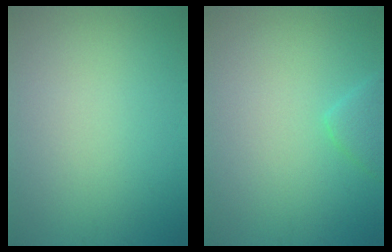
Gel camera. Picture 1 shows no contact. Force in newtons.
{"total": 1.7, "press": 1.7, "slide": 0.2}